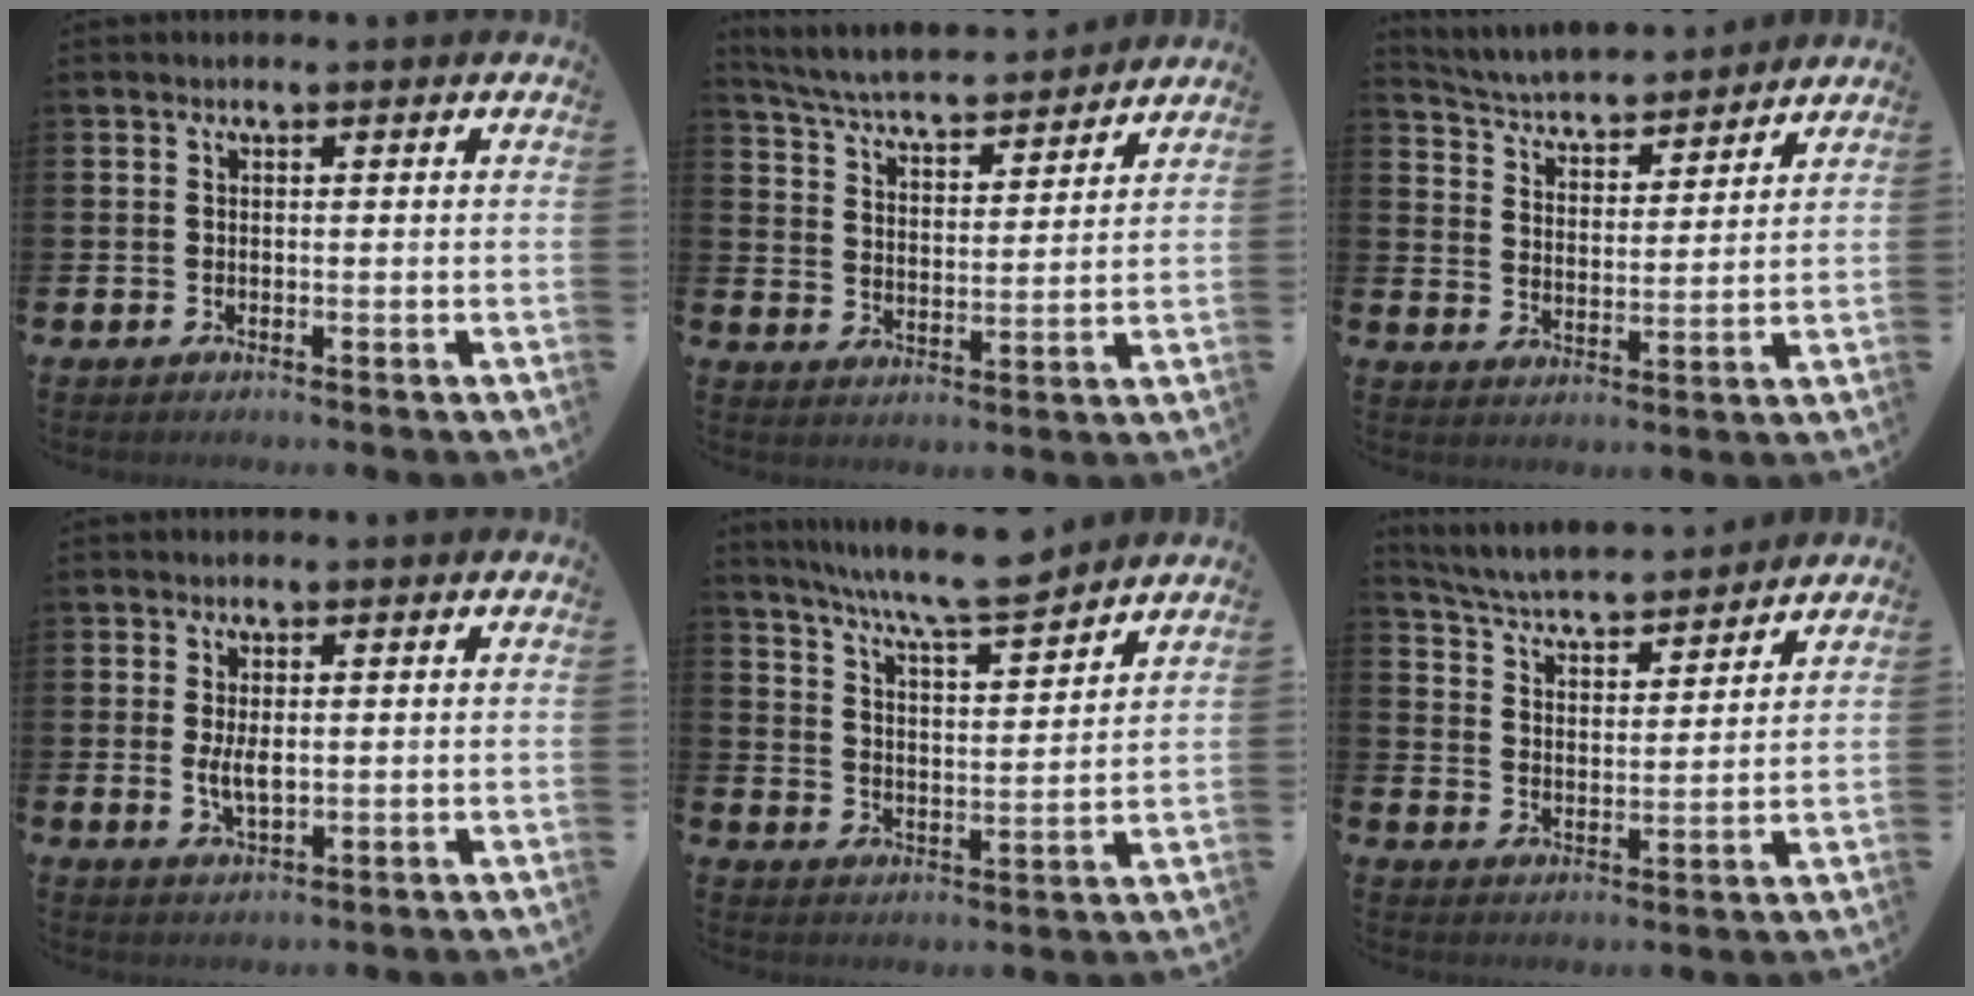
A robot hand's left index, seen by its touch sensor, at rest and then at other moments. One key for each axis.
{"total": 5.5, "fx": 5.3, "fy": 0.5, "fz": 1.3, "tx": -0.051, "ty": -0.041, "tz": 0.089}
{"total": 4.5, "fx": 4.4, "fy": 0.8, "fz": 0.6, "tx": -0.035, "ty": -0.040, "tz": 0.071}
{"total": 3.1, "fx": 0.2, "fy": 1.4, "fz": 2.7, "tx": -0.042, "ty": -0.001, "tz": 0.000}
{"total": 8.3, "fx": 7.8, "fy": 0.1, "fz": 2.9, "tx": -0.076, "ty": -0.049, "tz": 0.136}
{"total": 5.1, "fx": 4.9, "fy": 0.5, "fz": 1.0, "tx": -0.043, "ty": -0.041, "tz": 0.083}